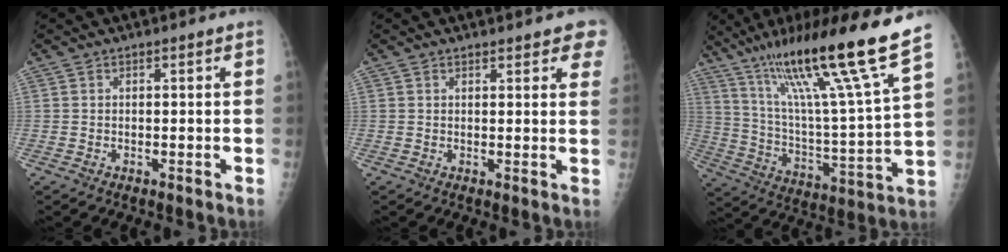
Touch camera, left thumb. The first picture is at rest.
{"total": 5.5, "force": [4.3, 1.7, 3.1], "torque": [-0.007, -0.012, 0.040]}
{"total": 24.3, "force": [16.5, 0.8, 17.8], "torque": [-0.275, -0.064, 0.285]}